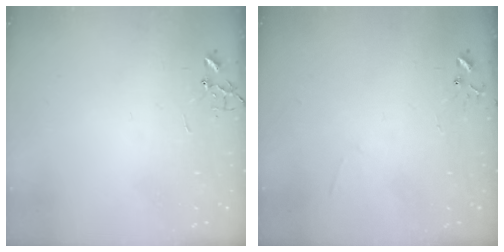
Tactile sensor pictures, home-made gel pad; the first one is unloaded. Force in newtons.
{"total": 4.4, "press": 4.4, "slide": 0.4}